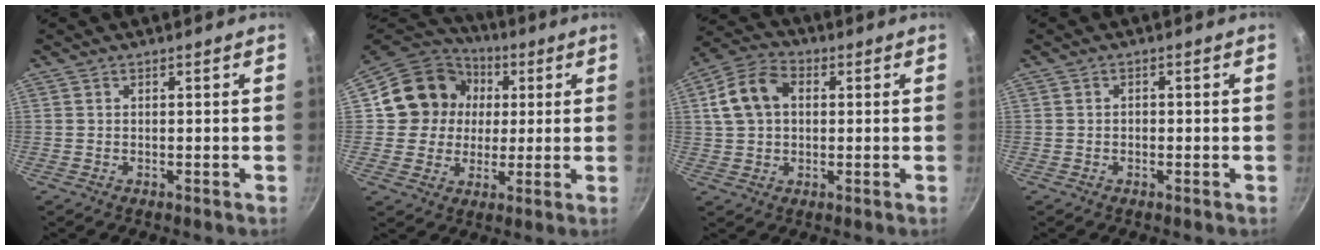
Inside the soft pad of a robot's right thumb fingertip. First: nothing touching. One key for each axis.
{"total": 15.1, "fx": 2.7, "fy": 13.8, "fz": 5.6, "tx": -0.072, "ty": 0.022, "tz": 0.037}
{"total": 10.2, "fx": 1.9, "fy": 7.3, "fz": 6.9, "tx": -0.113, "ty": 0.020, "tz": 0.023}
{"total": 0.9, "fx": -0.4, "fy": 0.7, "fz": 0.4, "tx": -0.006, "ty": 0.002, "tz": -0.005}